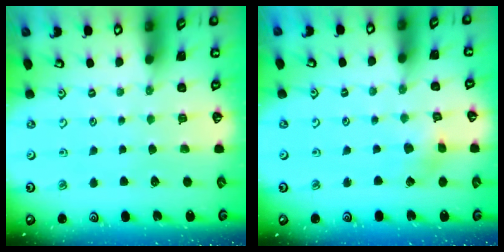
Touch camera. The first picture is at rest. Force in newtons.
{"total": 2.7, "press": 2.7, "slide": 0.3}